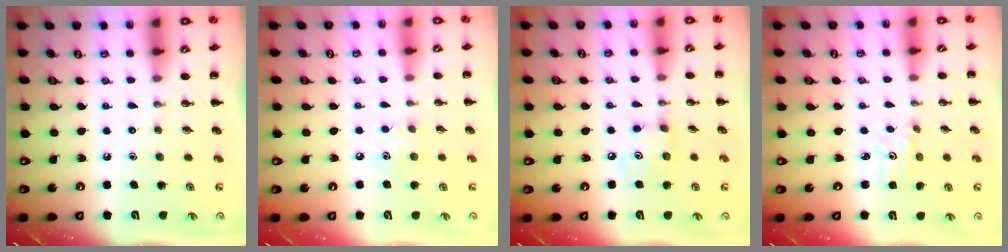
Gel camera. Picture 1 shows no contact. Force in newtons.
{"total": 4.6, "press": 4.5, "slide": 1.0}
{"total": 3.9, "press": 3.8, "slide": 0.6}
{"total": 2.3, "press": 2.2, "slide": 0.7}